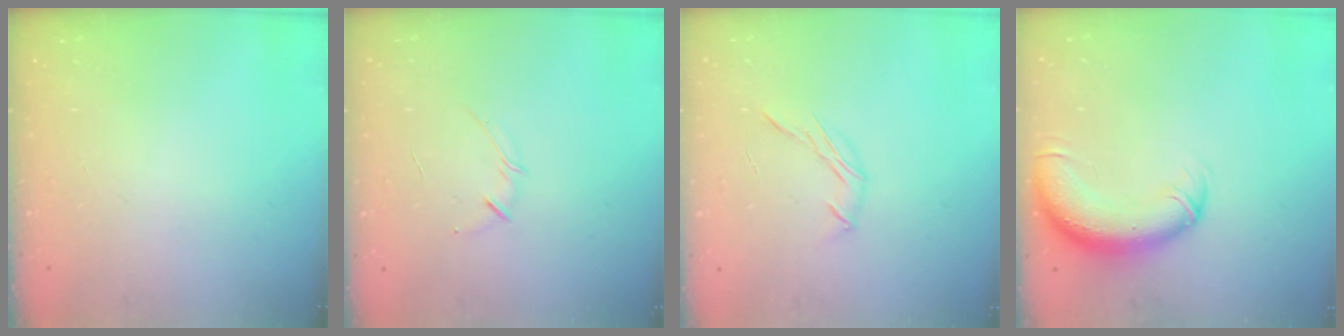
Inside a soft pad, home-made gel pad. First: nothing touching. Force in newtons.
{"total": 3.3, "press": 3.2, "slide": 0.6}
{"total": 5.7, "press": 5.6, "slide": 1.1}
{"total": 11.2, "press": 10.8, "slide": 2.9}